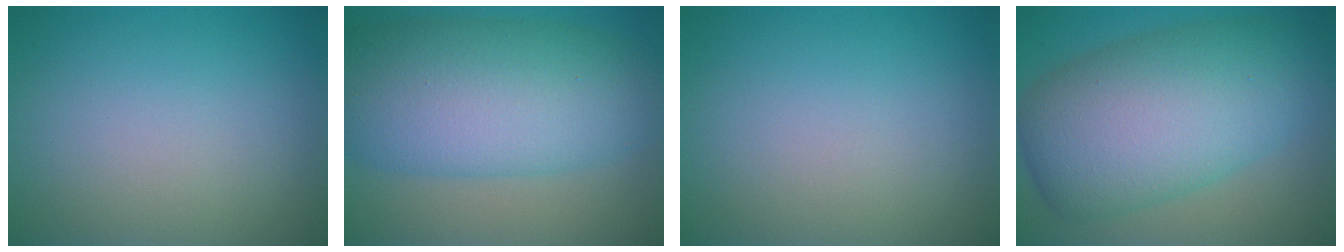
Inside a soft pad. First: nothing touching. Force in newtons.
{"total": 11.5, "press": 11.5, "slide": 0.2}
{"total": 0.0}
{"total": 11.6, "press": 11.6, "slide": 0.3}